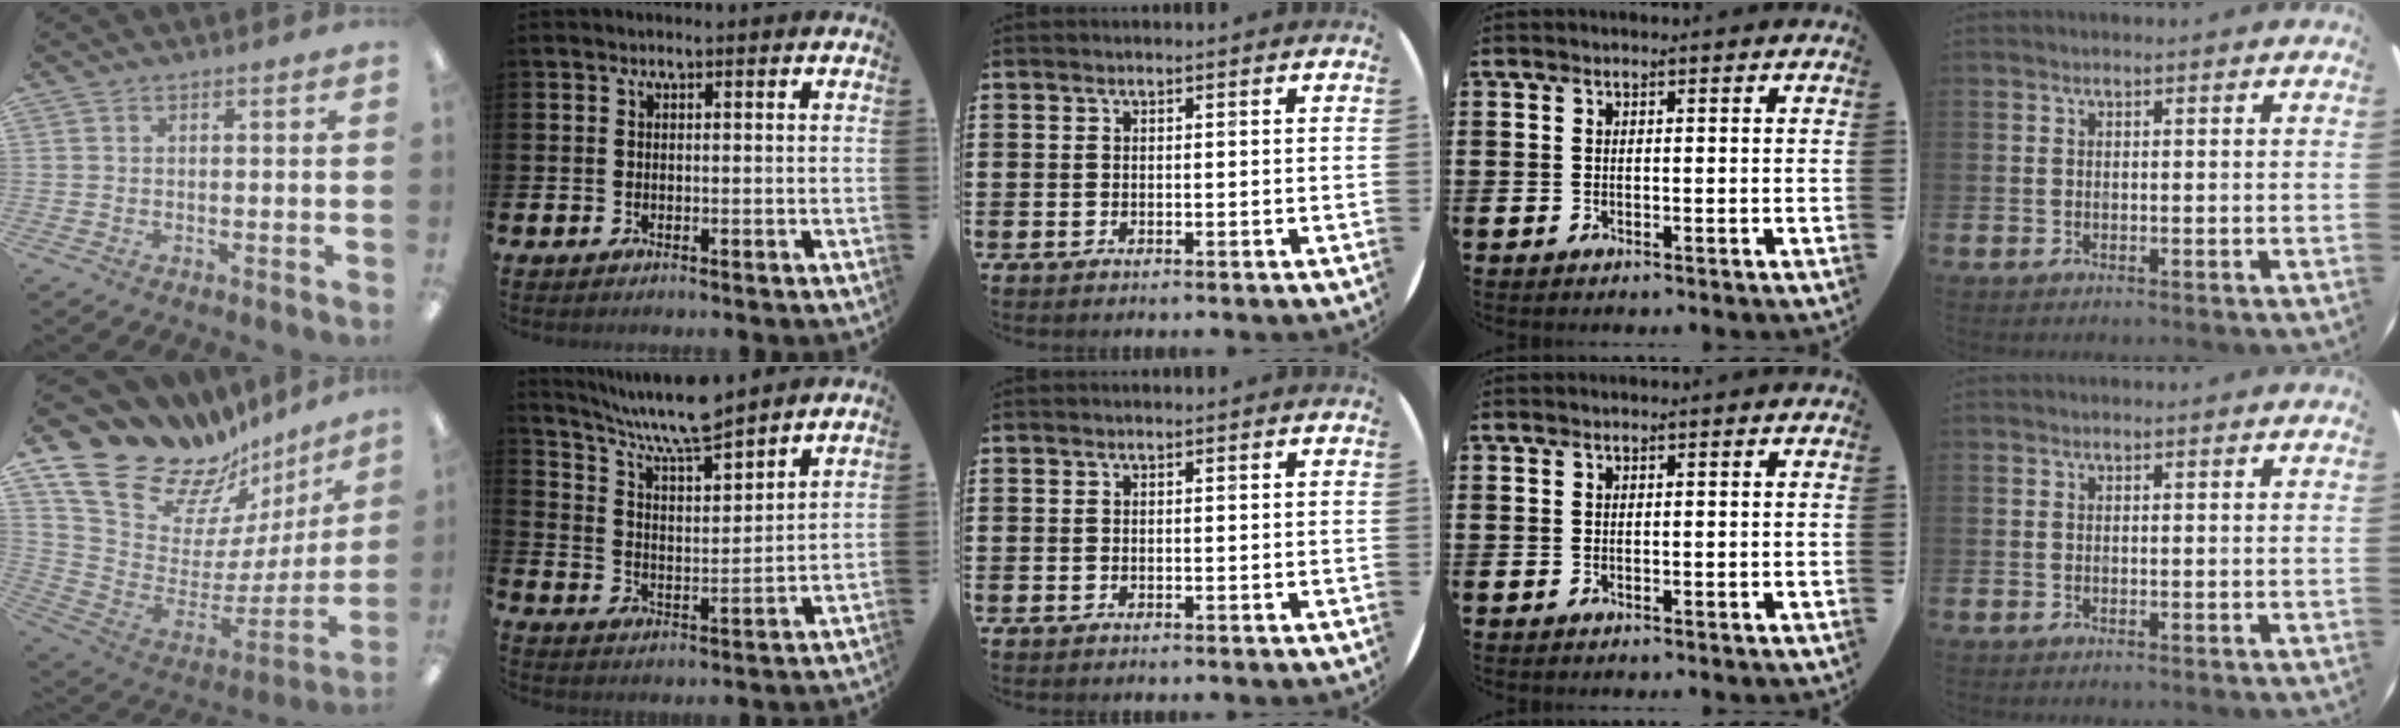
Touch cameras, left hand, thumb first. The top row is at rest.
{"thumb": {"total": 19.7, "force": [15.6, 9.6, 7.1], "torque": [-0.110, -0.140, 0.295]}, "index": {"total": 8.4, "force": [7.8, 0.6, 3.0], "torque": [-0.090, -0.046, 0.141]}}